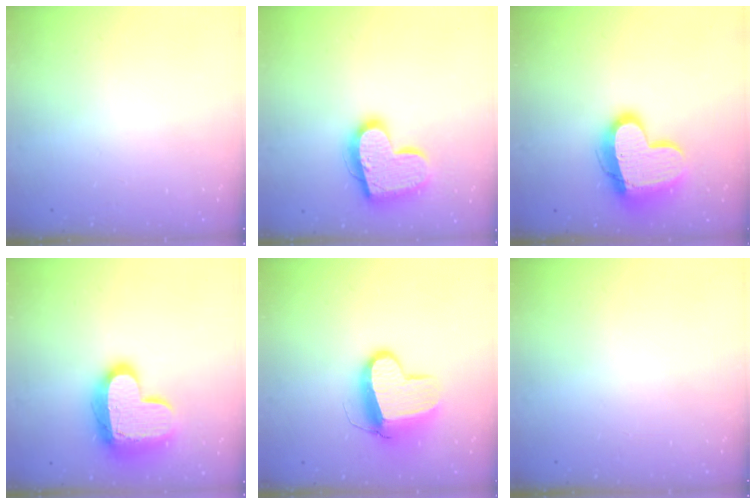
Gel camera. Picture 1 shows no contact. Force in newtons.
{"total": 18.0, "press": 17.9, "slide": 1.4}
{"total": 16.7, "press": 16.7, "slide": 1.1}
{"total": 15.7, "press": 15.7, "slide": 1.2}
{"total": 12.0, "press": 11.9, "slide": 1.2}
{"total": 0.0}